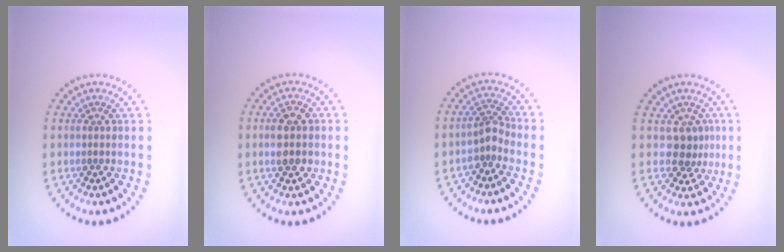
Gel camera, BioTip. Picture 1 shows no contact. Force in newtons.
{"total": 2.9, "press": 2.9, "slide": 0.1}
{"total": 2.0, "press": 1.5, "slide": 1.3}
{"total": 2.2, "press": 1.6, "slide": 1.6}